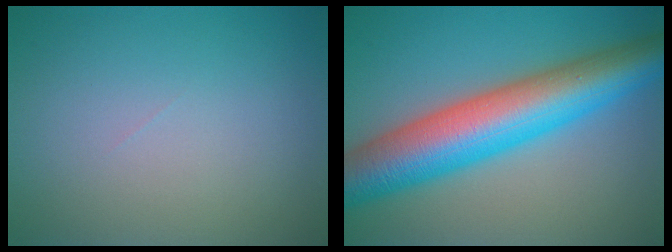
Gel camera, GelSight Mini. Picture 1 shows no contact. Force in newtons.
{"total": 11.3, "press": 11.3, "slide": 0.1}